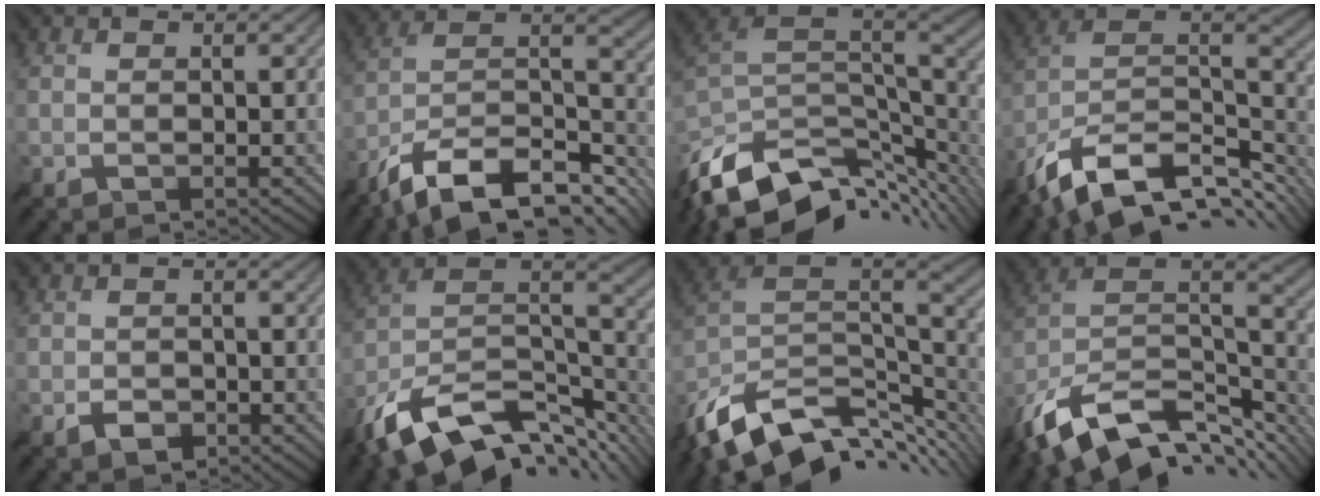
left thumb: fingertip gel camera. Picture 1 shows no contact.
{"total": 16.7, "force": [-11.6, 6.3, 10.4], "torque": [-0.227, -0.027, -0.188]}
{"total": 13.7, "force": [-6.1, 7.0, 10.0], "torque": [-0.226, -0.026, -0.096]}
{"total": 15.8, "force": [-9.3, 7.7, 10.2], "torque": [-0.237, -0.018, -0.154]}
{"total": 2.2, "force": [-1.5, 1.4, 1.0], "torque": [-0.011, -0.003, -0.027]}
{"total": 16.2, "force": [-9.3, 7.3, 11.1], "torque": [-0.244, -0.021, -0.155]}
{"total": 14.7, "force": [-7.6, 7.7, 10.0], "torque": [-0.223, -0.020, -0.128]}
{"total": 15.9, "force": [-9.1, 7.6, 10.6], "torque": [-0.243, -0.022, -0.148]}